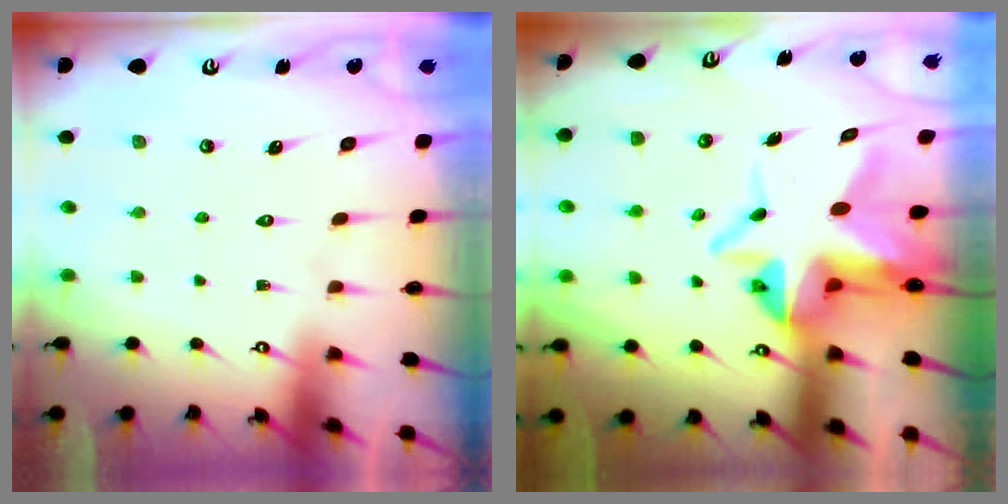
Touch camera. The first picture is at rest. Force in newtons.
{"total": 9.8, "press": 9.7, "slide": 1.0}